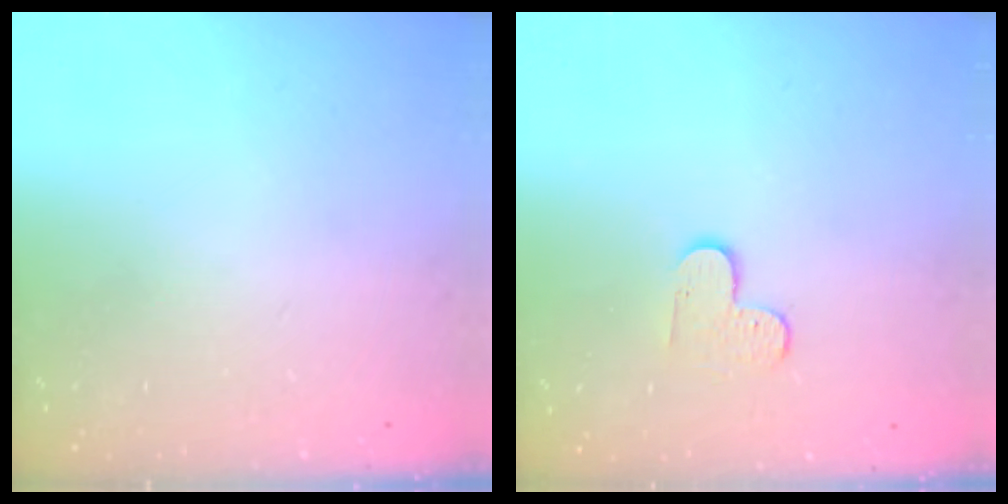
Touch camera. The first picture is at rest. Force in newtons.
{"total": 3.7, "press": 3.7, "slide": 0.4}